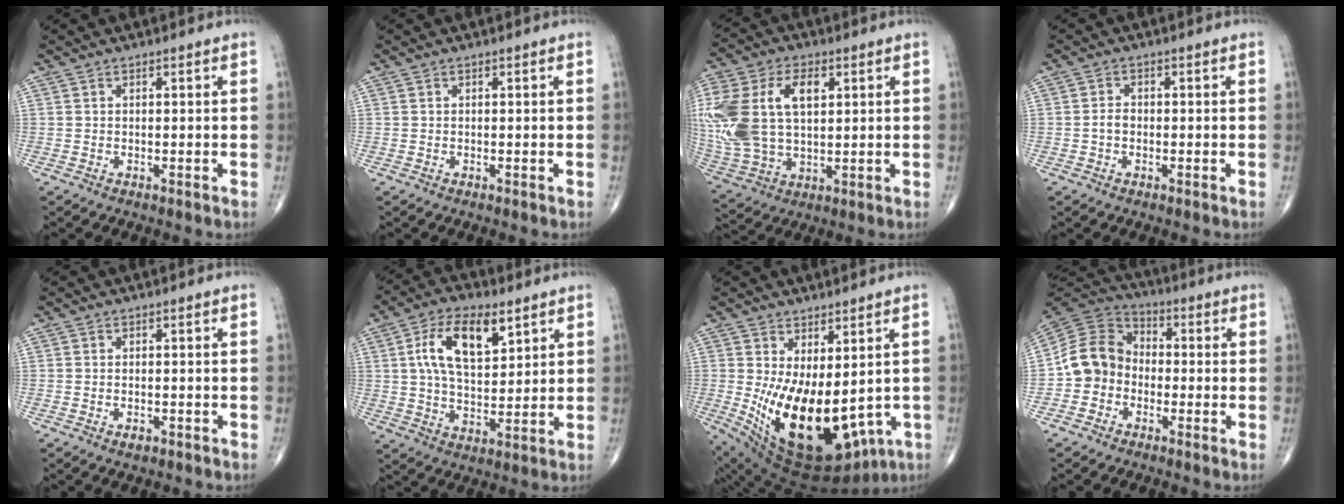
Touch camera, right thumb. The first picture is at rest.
{"total": 0.0}
{"total": 21.3, "force": [4.3, 12.9, 16.4], "torque": [-0.373, 0.009, 0.086]}
{"total": 1.9, "force": [-0.5, 1.4, 1.3], "torque": [-0.019, 0.007, -0.012]}
{"total": 1.4, "force": [-0.8, 0.8, 0.9], "torque": [-0.017, 0.004, -0.010]}
{"total": 13.1, "force": [5.0, 6.6, 10.2], "torque": [-0.168, -0.009, 0.091]}
{"total": 19.6, "force": [-2.0, 10.1, 16.7], "torque": [-0.267, -0.028, 0.006]}
{"total": 10.3, "force": [-2.4, 8.9, 4.7], "torque": [-0.071, 0.041, -0.060]}